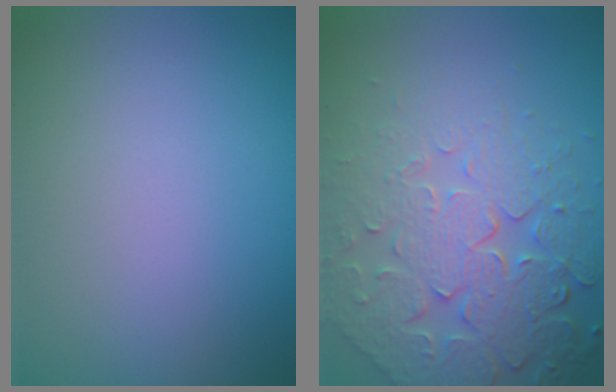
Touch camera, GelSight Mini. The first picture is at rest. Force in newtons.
{"total": 7.9, "press": 5.7, "slide": 5.4}